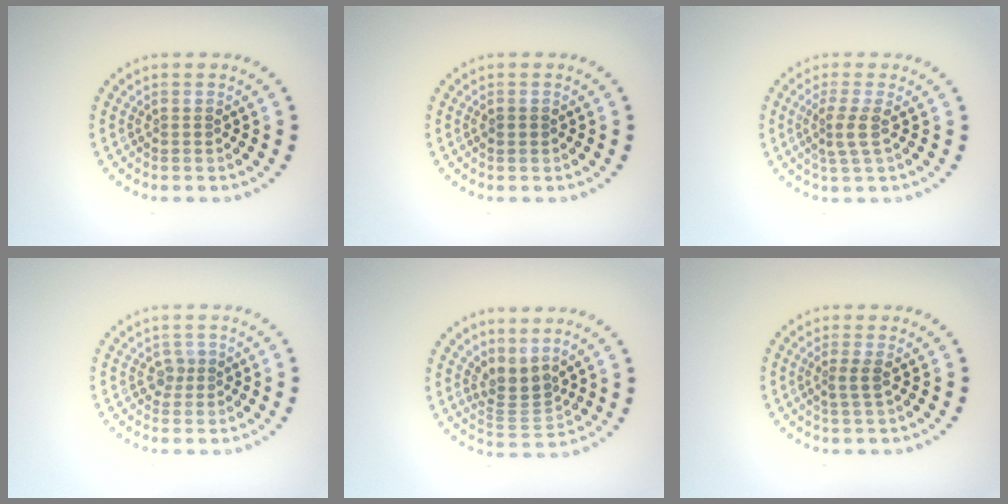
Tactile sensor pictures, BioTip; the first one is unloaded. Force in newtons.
{"total": 0.9, "press": 0.9, "slide": 0.2}
{"total": 2.3, "press": 1.7, "slide": 1.6}
{"total": 1.2, "press": 1.0, "slide": 0.7}
{"total": 2.8, "press": 2.0, "slide": 1.9}
{"total": 1.4, "press": 0.9, "slide": 1.0}